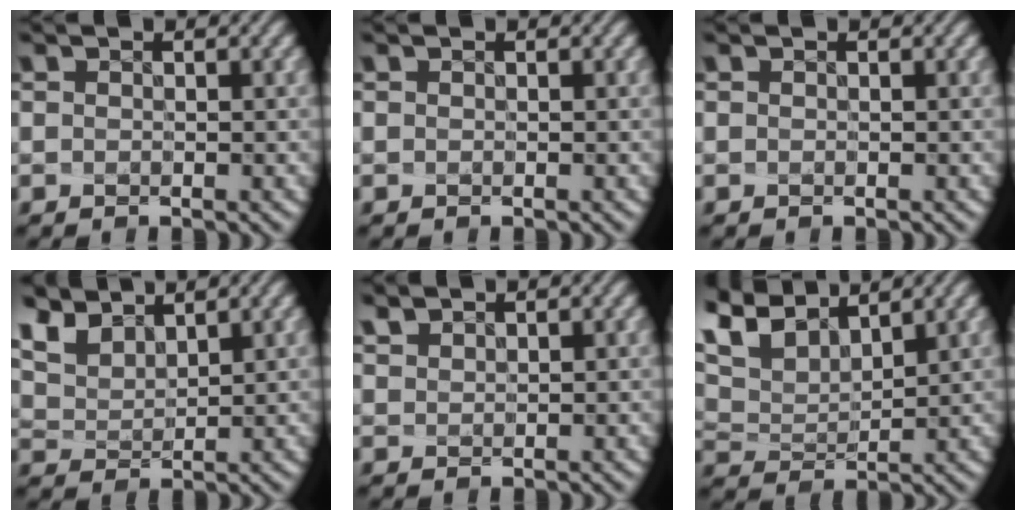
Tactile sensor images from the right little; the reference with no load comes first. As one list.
[{"total": 0.0}, {"total": 0.0}, {"total": 3.3, "force": [2.9, 1.0, 1.1], "torque": [-0.050, -0.002, 0.067]}, {"total": 0.6, "force": [0.6, 0.0, -0.2], "torque": [-0.011, 0.001, 0.026]}, {"total": 4.0, "force": [3.3, 1.6, 1.8], "torque": [-0.060, -0.001, 0.075]}]